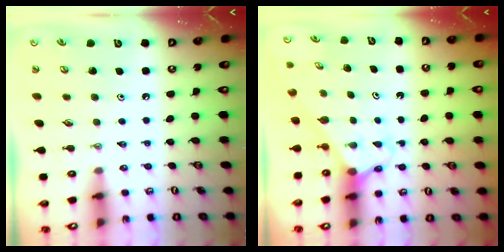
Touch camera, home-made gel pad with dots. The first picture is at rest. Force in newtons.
{"total": 2.5, "press": 2.5, "slide": 0.2}